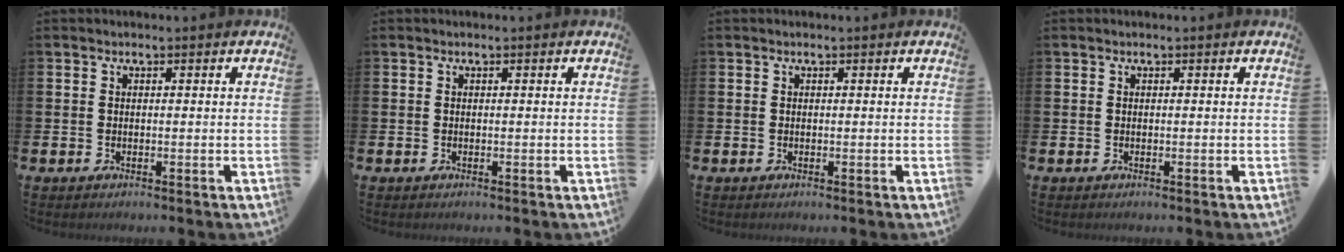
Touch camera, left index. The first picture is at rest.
{"total": 0.0}
{"total": 0.0}
{"total": 0.0}